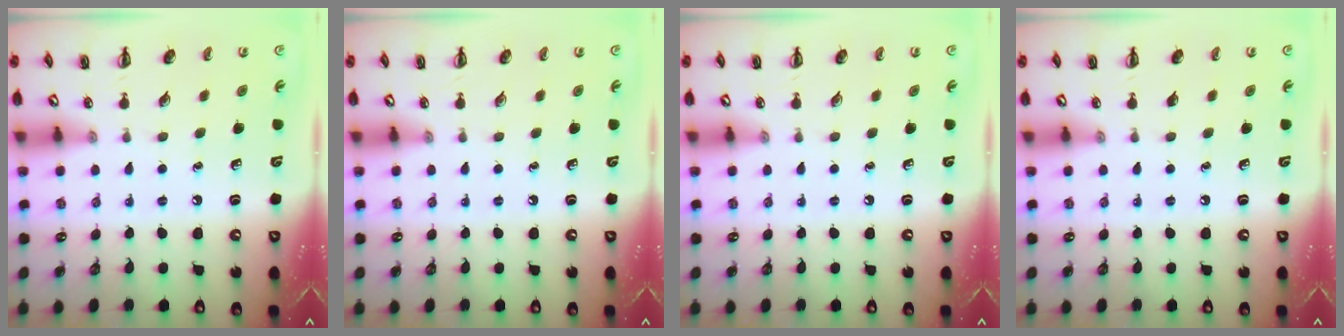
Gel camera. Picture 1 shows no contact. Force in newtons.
{"total": 0.0}
{"total": 0.0}
{"total": 0.0}